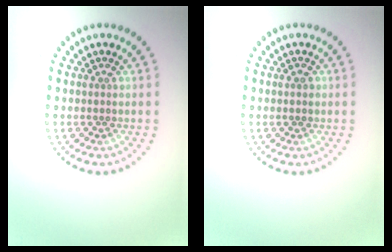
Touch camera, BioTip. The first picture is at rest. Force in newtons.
{"total": 1.0, "press": 1.0, "slide": 0.1}